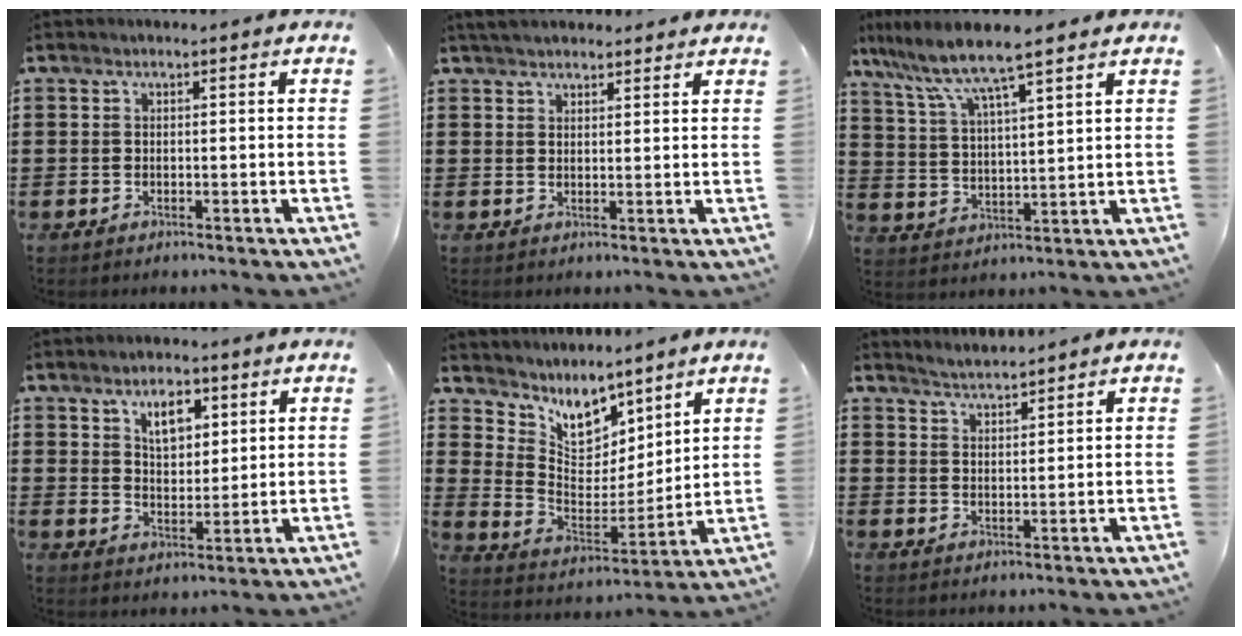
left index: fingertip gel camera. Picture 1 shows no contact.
{"total": 2.9, "force": [2.8, 0.5, 0.7], "torque": [-0.020, 0.000, 0.054]}
{"total": 7.4, "force": [6.0, 0.3, 4.4], "torque": [-0.108, -0.032, 0.100]}
{"total": 5.6, "force": [3.4, 2.9, 3.5], "torque": [-0.056, 0.002, 0.056]}
{"total": 7.6, "force": [6.4, 3.6, 2.1], "torque": [-0.069, -0.054, 0.115]}
{"total": 2.8, "force": [2.8, -0.4, 0.0], "torque": [-0.009, -0.010, 0.052]}